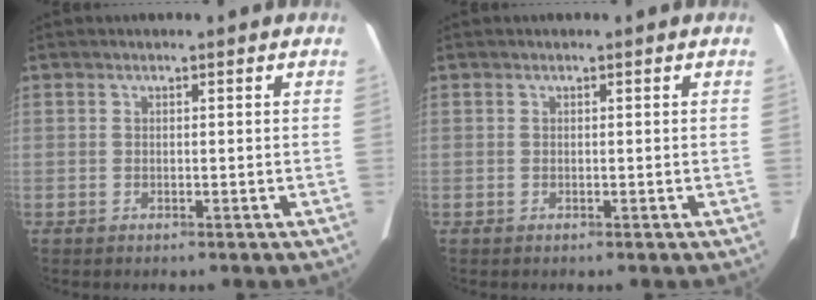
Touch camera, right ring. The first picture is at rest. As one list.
[{"total": 0.0}]